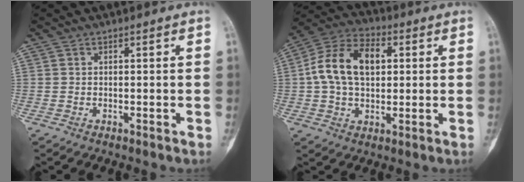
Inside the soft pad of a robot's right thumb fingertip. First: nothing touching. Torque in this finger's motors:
{"motor_torque": [-0.18, 2.01, 0.80, -0.56, 0.12]}